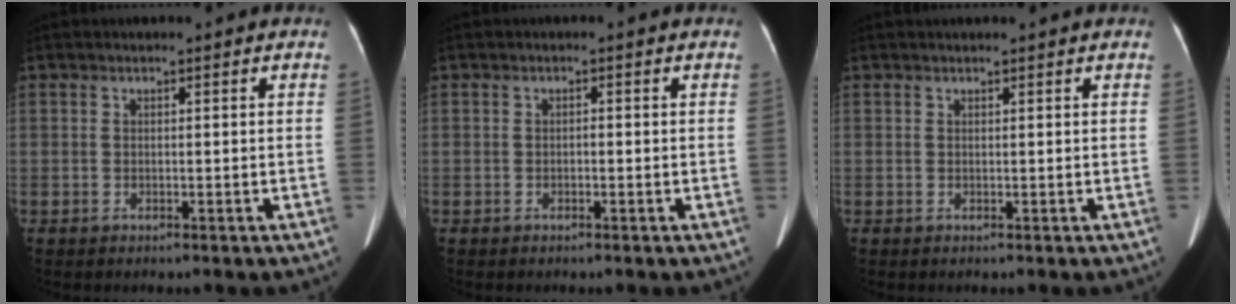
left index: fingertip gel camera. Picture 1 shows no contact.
{"total": 0.5, "force": [-0.2, 0.2, 0.4], "torque": [-0.005, 0.003, -0.006]}
{"total": 1.5, "force": [1.4, 0.0, 0.4], "torque": [-0.003, 0.022, 0.021]}